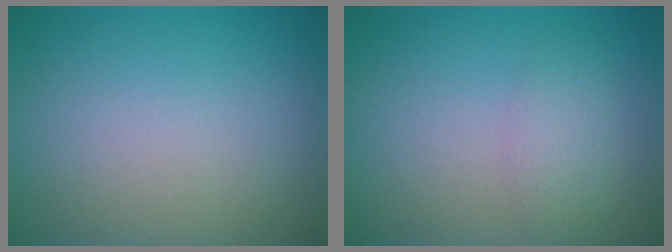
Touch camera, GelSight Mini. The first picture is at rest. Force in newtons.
{"total": 2.2, "press": 2.2, "slide": 0.1}